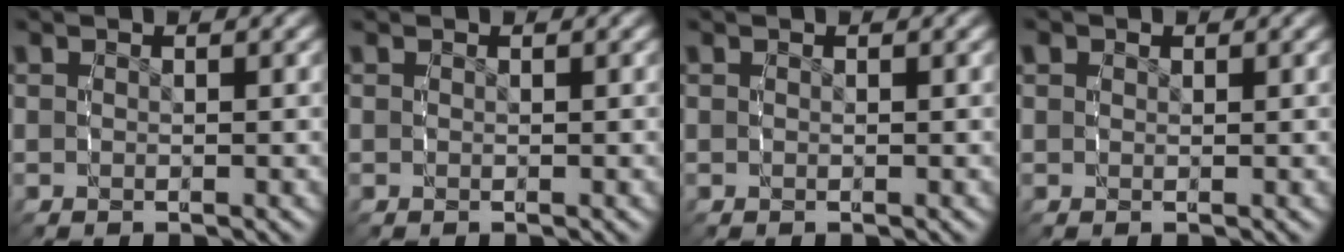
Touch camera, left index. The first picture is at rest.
{"total": 0.0}
{"total": 0.0}
{"total": 0.9, "force": [0.6, 0.6, 0.3], "torque": [-0.009, -0.004, 0.017]}